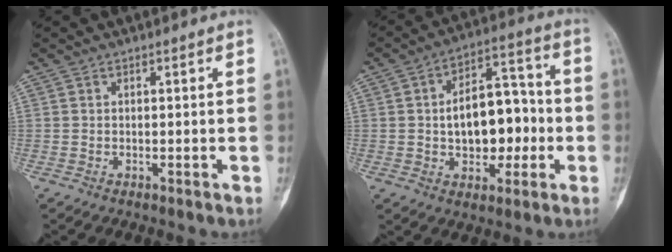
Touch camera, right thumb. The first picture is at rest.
{"total": 14.1, "force": [-1.1, 8.8, 11.0], "torque": [-0.130, 0.037, -0.014]}